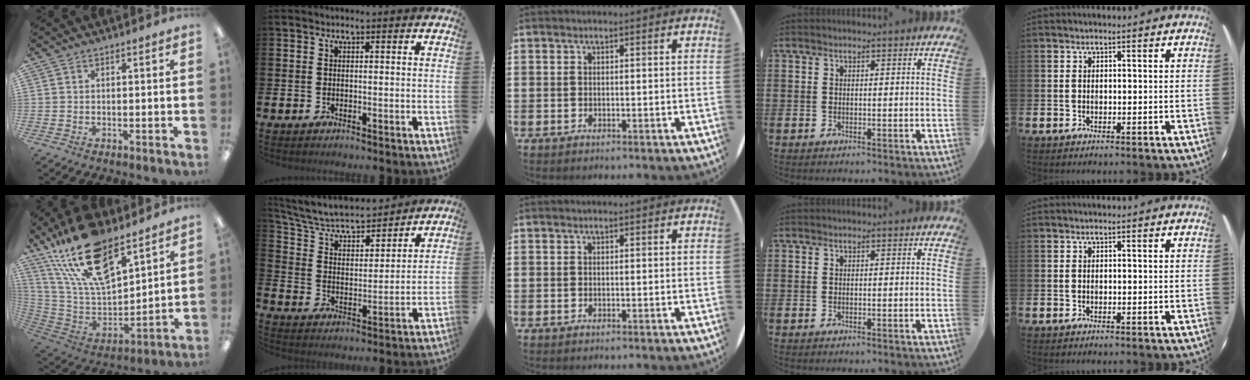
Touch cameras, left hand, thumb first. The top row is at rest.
{"thumb": {"total": 22.9, "force": [16.0, 9.6, 13.2], "torque": [-0.251, -0.090, 0.285]}, "index": {"total": 6.9, "force": [6.4, 1.8, 2.0], "torque": [-0.078, -0.048, 0.108]}}